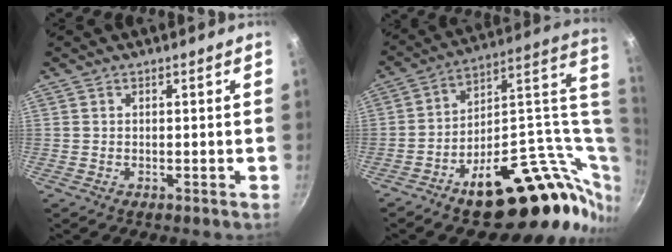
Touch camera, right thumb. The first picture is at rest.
{"total": 28.5, "force": [1.3, 15.5, 23.9], "torque": [-0.298, 0.017, 0.041]}